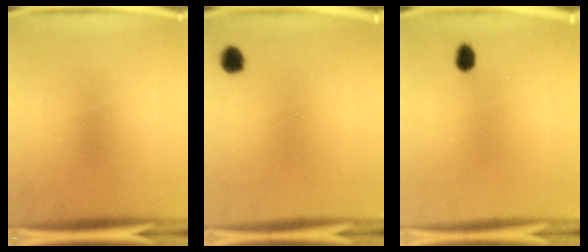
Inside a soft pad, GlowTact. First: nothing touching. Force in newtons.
{"total": 2.4}
{"total": 2.3}